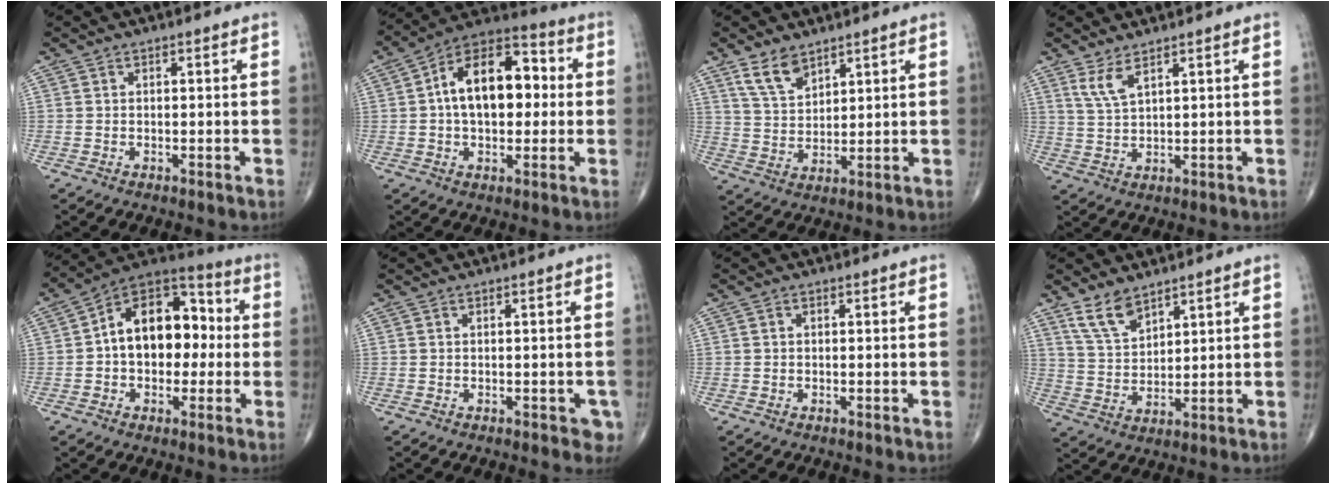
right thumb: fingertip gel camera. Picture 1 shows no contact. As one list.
[{"total": 16.7, "force": [1.6, 9.8, 13.4], "torque": [-0.189, 0.035, 0.016]}, {"total": 6.8, "force": [4.7, 3.4, 3.5], "torque": [-0.053, -0.026, 0.099]}, {"total": 4.1, "force": [2.7, 1.0, 2.9], "torque": [-0.065, -0.018, 0.064]}, {"total": 16.8, "force": [0.5, 11.1, 12.6], "torque": [-0.150, 0.045, -0.003]}, {"total": 2.9, "force": [-1.1, 1.6, 2.1], "torque": [-0.006, 0.002, -0.012]}, {"total": 0.6, "force": [0.0, 0.4, 0.4], "torque": [-0.005, 0.001, -0.001]}, {"total": 7.1, "force": [5.2, 3.2, 3.7], "torque": [-0.057, -0.028, 0.109]}]